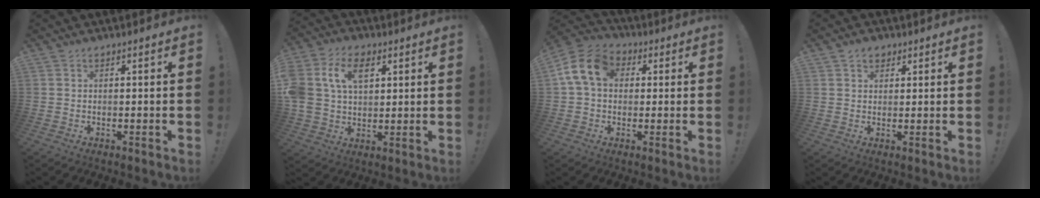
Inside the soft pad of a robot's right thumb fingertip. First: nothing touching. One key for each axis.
{"total": 14.1, "fx": 4.9, "fy": 10.1, "fz": 8.4, "tx": -0.166, "ty": -0.005, "tz": 0.093}
{"total": 12.8, "fx": 3.3, "fy": 9.2, "fz": 8.4, "tx": -0.151, "ty": 0.008, "tz": 0.066}
{"total": 3.3, "fx": 1.9, "fy": 2.5, "fz": 1.2, "tx": -0.011, "ty": -0.005, "tz": 0.032}